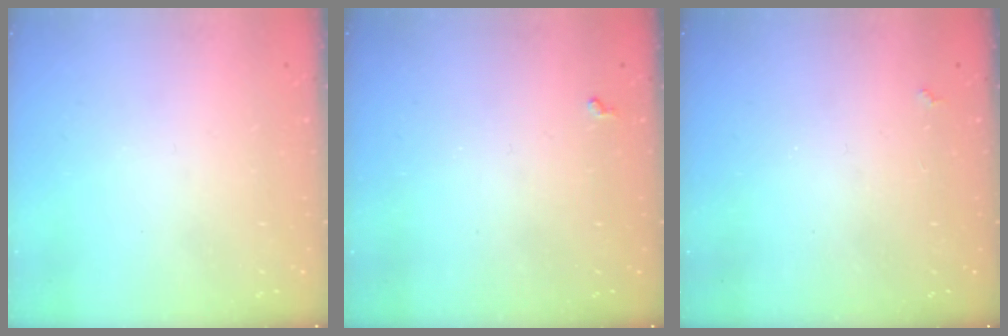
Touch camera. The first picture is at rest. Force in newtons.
{"total": 2.8, "press": 2.8, "slide": 0.5}
{"total": 1.7, "press": 1.7, "slide": 0.4}